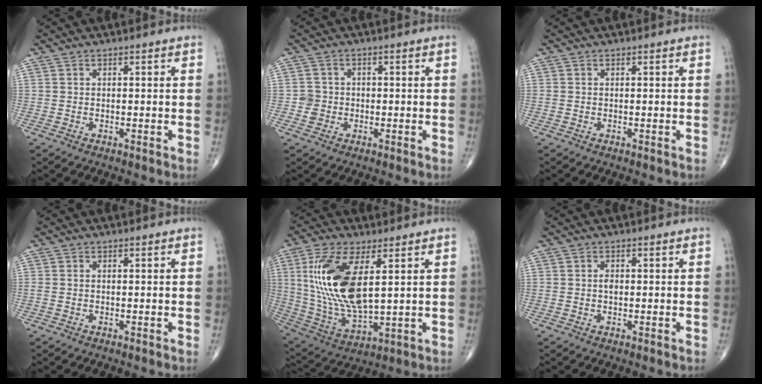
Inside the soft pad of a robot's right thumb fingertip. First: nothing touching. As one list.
[{"total": 2.7, "force": [-0.6, 2.6, 0.5], "torque": [0.009, 0.008, -0.014]}, {"total": 0.5, "force": [0.0, 0.2, 0.5], "torque": [-0.014, 0.001, 0.003]}, {"total": 1.0, "force": [0.0, 0.5, 0.8], "torque": [-0.023, 0.003, 0.002]}, {"total": 18.2, "force": [4.4, 7.6, 16.0], "torque": [-0.335, -0.024, 0.094]}, {"total": 1.2, "force": [0.0, 0.7, 1.0], "torque": [-0.018, 0.002, -0.001]}]